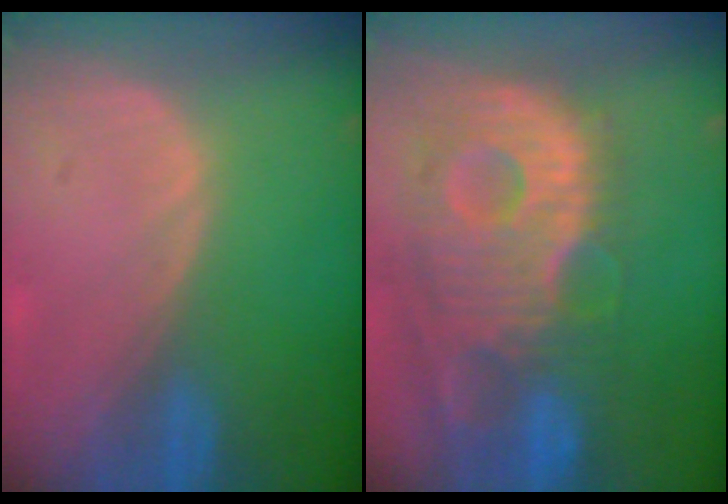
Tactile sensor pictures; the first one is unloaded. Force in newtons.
{"total": 13.5, "press": 11.7, "slide": 6.7}